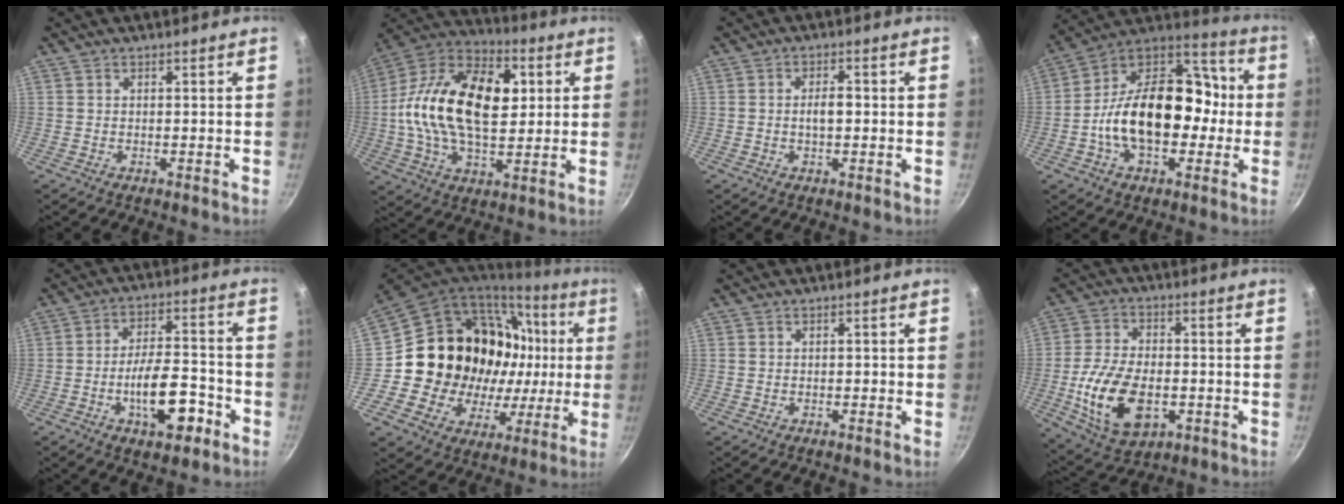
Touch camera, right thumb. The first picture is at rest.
{"total": 24.5, "force": [3.0, 14.5, 19.5], "torque": [-0.329, 0.023, 0.031]}
{"total": 3.3, "force": [-0.2, 1.7, 2.9], "torque": [-0.040, 0.014, -0.005]}
{"total": 23.7, "force": [-2.7, 15.5, 17.7], "torque": [-0.263, 0.064, -0.058]}
{"total": 12.9, "force": [-5.2, 5.7, 10.3], "torque": [-0.141, 0.042, -0.079]}
{"total": 24.6, "force": [2.5, 20.4, 13.6], "torque": [-0.192, 0.029, 0.057]}
{"total": 0.6, "force": [-0.2, 0.4, 0.4], "torque": [-0.005, 0.005, -0.003]}
{"total": 16.0, "force": [-3.5, 9.7, 12.3], "torque": [-0.216, 0.009, -0.054]}